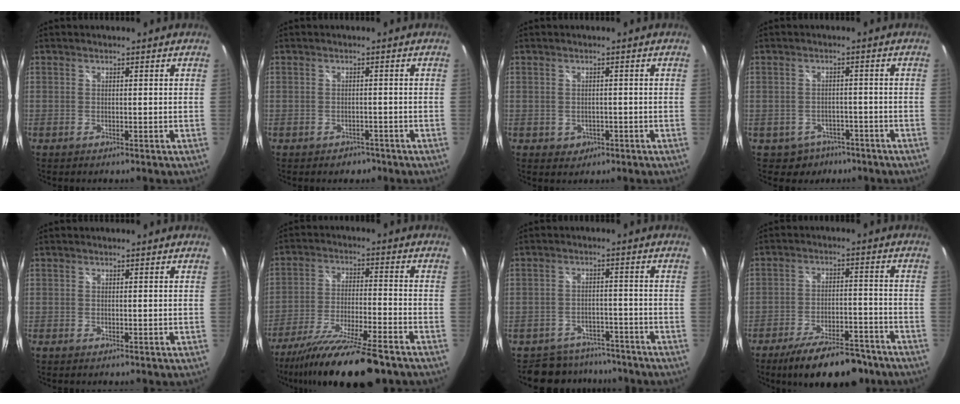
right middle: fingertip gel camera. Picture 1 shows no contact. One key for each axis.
{"total": 2.8, "fx": -2.0, "fy": 1.8, "fz": 0.5, "tx": -0.012, "ty": -0.002, "tz": -0.026}
{"total": 2.6, "fx": -0.8, "fy": 2.3, "fz": 0.9, "tx": -0.021, "ty": -0.002, "tz": -0.005}
{"total": 5.6, "fx": -3.7, "fy": 4.1, "fz": 0.7, "tx": -0.023, "ty": 0.012, "tz": -0.043}
{"total": 0.0}
{"total": 18.1, "fx": -14.6, "fy": 1.9, "fz": 10.6, "tx": -0.207, "ty": -0.043, "tz": -0.245}
{"total": 8.3, "fx": -7.2, "fy": 4.0, "fz": 1.0, "tx": -0.029, "ty": 0.010, "tz": -0.097}
{"total": 15.6, "fx": -12.4, "fy": 4.7, "fz": 8.3, "tx": -0.150, "ty": -0.015, "tz": -0.179}